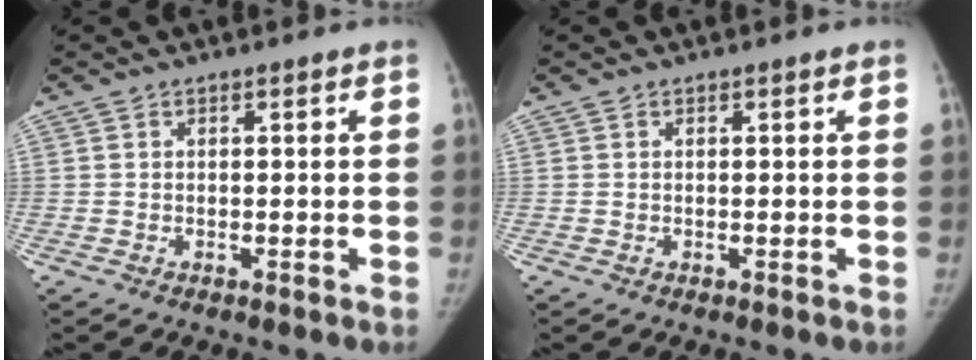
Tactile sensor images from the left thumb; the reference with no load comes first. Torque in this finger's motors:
{"motor_torque": [-0.09, -0.06, 0.20, -0.18, -0.02]}